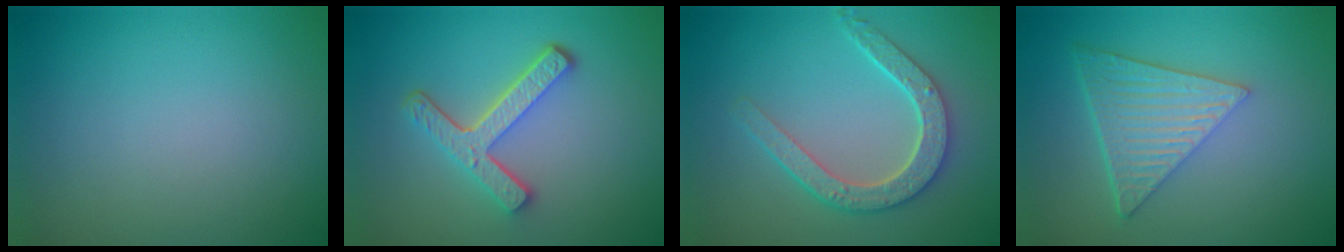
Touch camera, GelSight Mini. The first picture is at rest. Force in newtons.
{"total": 4.6, "press": 3.4, "slide": 3.0}
{"total": 4.7, "press": 3.7, "slide": 2.9}
{"total": 6.4, "press": 4.5, "slide": 4.5}